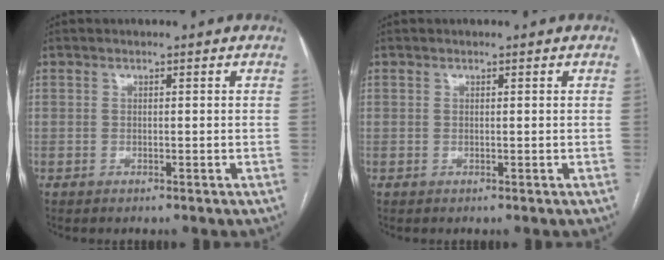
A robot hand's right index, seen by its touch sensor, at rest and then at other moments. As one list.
[{"total": 0.0}]